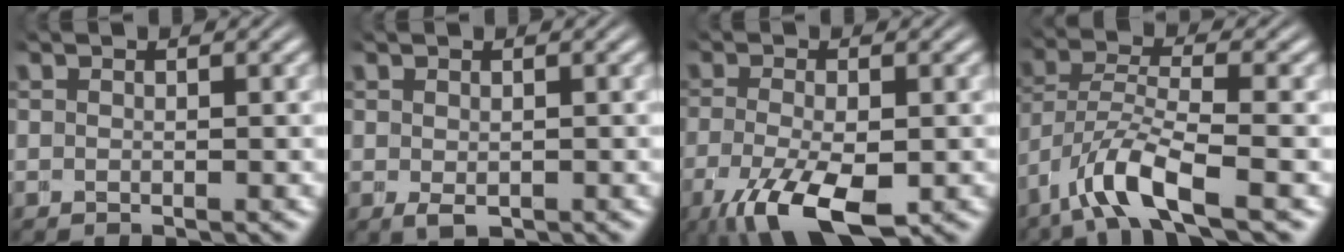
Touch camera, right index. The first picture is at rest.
{"total": 1.2, "force": [-0.6, 0.7, 0.7], "torque": [-0.022, -0.021, 0.004]}
{"total": 7.1, "force": [-4.1, 2.5, 5.2], "torque": [-0.105, -0.039, -0.042]}
{"total": 4.6, "force": [-1.6, 2.0, 3.8], "torque": [-0.098, -0.022, -0.013]}